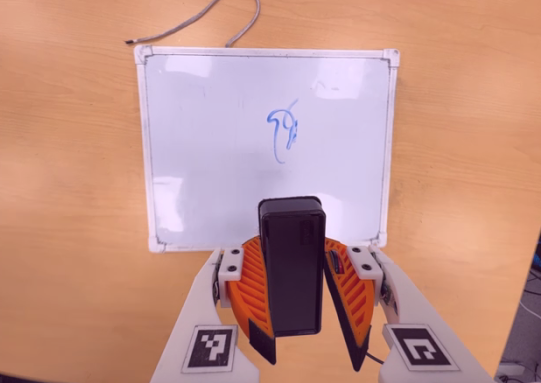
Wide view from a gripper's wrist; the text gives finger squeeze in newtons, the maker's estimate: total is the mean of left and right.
{"total": 7.5, "left": 8.5, "right": 6.4}